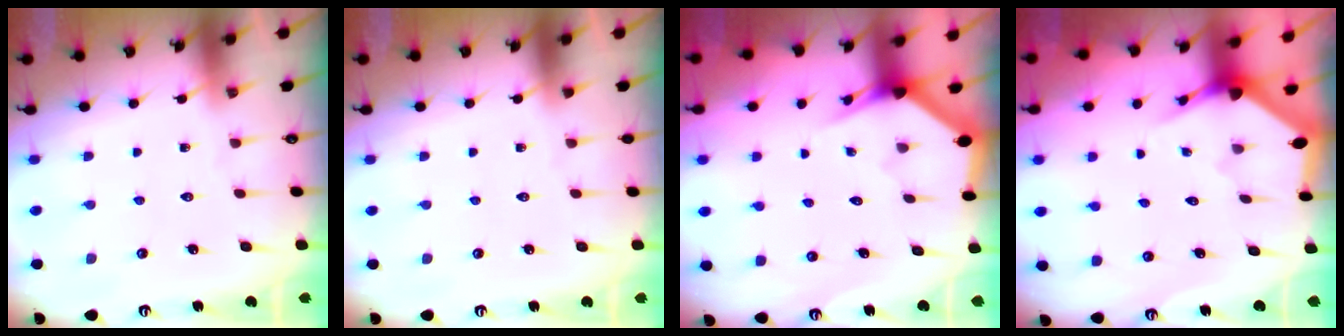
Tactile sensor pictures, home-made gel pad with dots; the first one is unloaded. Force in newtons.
{"total": 0.0}
{"total": 2.6, "press": 2.6, "slide": 0.1}
{"total": 3.1, "press": 3.1, "slide": 0.2}